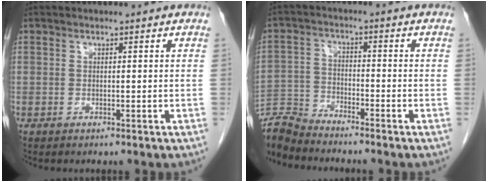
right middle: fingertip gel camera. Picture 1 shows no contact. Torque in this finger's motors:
{"motor_torque": [0.41, -1.21, -0.01, 0.03]}